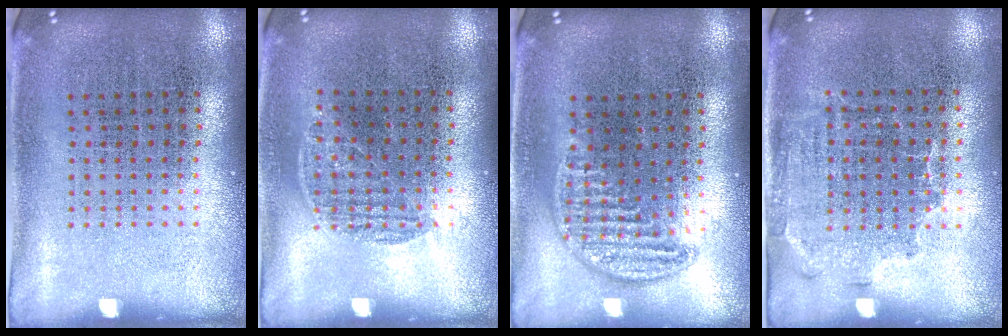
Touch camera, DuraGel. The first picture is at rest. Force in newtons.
{"total": 0.8, "press": 0.5, "slide": 0.6}
{"total": 1.0, "press": 0.9, "slide": 0.1}
{"total": 1.5, "press": 1.1, "slide": 0.9}